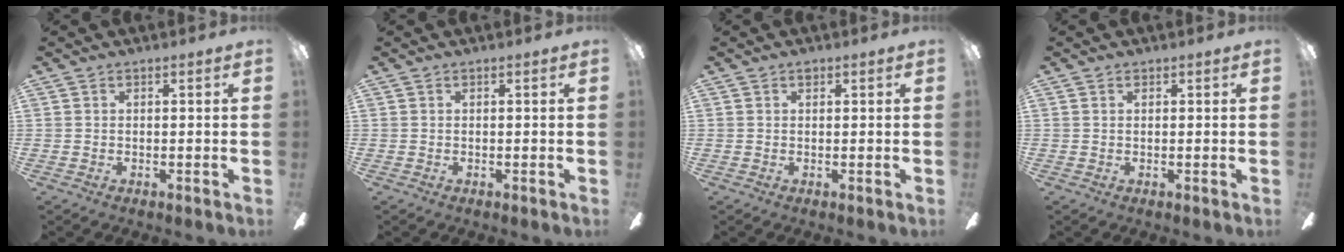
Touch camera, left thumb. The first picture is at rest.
{"total": 0.0}
{"total": 0.8, "force": [0.5, 0.5, 0.4], "torque": [0.000, 0.000, 0.007]}
{"total": 0.6, "force": [0.4, 0.3, 0.3], "torque": [-0.008, 0.001, 0.006]}